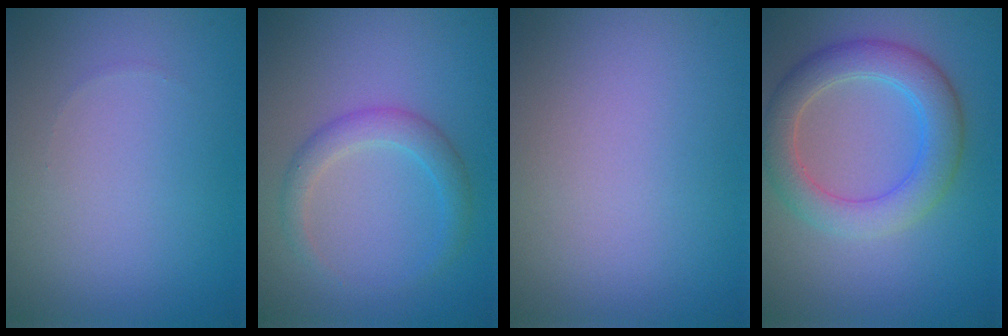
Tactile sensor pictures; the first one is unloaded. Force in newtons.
{"total": 2.3, "press": 2.3, "slide": 0.1}
{"total": 0.0}
{"total": 4.9, "press": 4.9, "slide": 0.4}